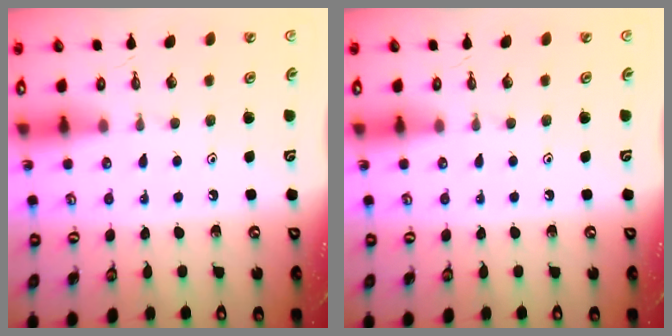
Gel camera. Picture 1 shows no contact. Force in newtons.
{"total": 0.0}